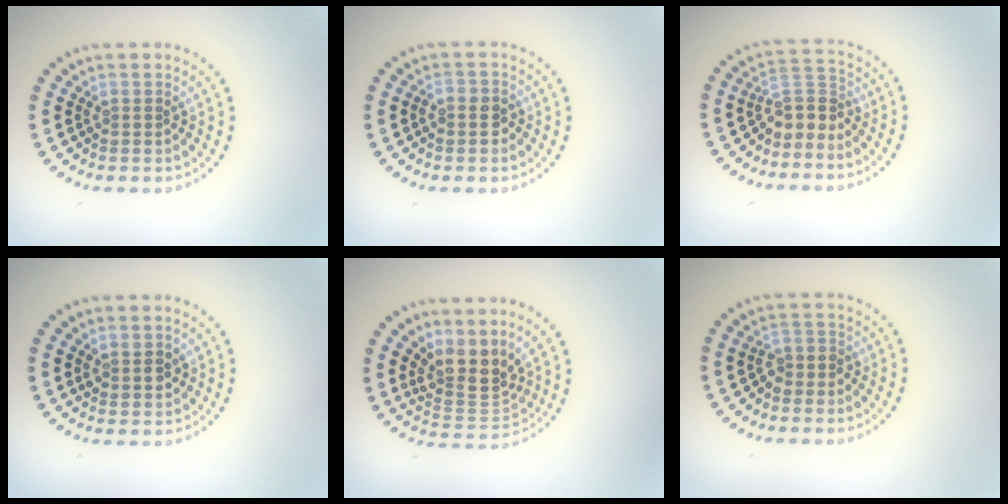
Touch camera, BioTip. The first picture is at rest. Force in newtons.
{"total": 1.3, "press": 1.3, "slide": 0.4}
{"total": 2.9, "press": 2.1, "slide": 2.0}
{"total": 1.5, "press": 1.4, "slide": 0.6}
{"total": 4.0, "press": 2.9, "slide": 2.7}
{"total": 1.7, "press": 1.3, "slide": 1.0}